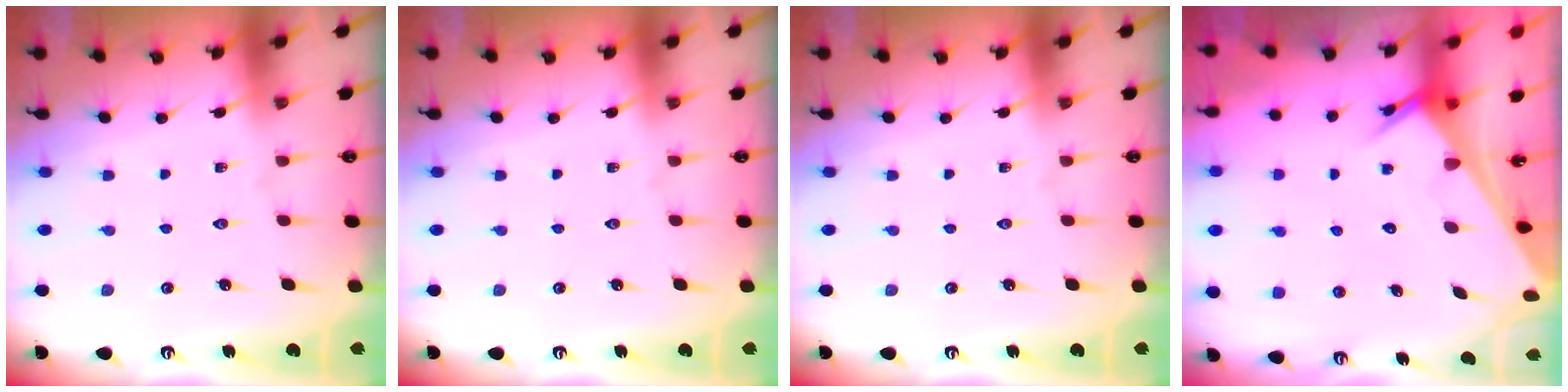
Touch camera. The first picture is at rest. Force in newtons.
{"total": 0.0}
{"total": 0.0}
{"total": 3.0, "press": 3.0, "slide": 0.2}